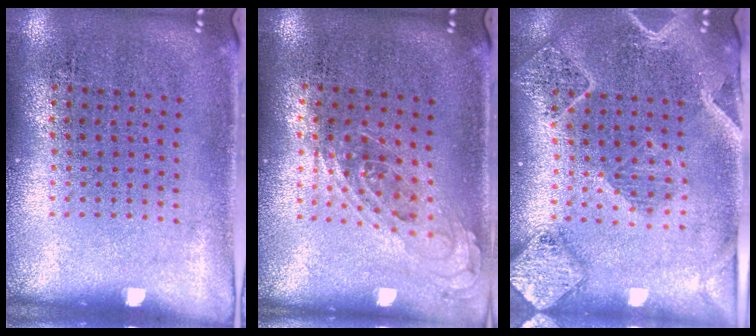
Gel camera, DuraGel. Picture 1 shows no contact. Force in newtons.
{"total": 0.9, "press": 0.8, "slide": 0.3}
{"total": 2.3, "press": 2.1, "slide": 0.9}